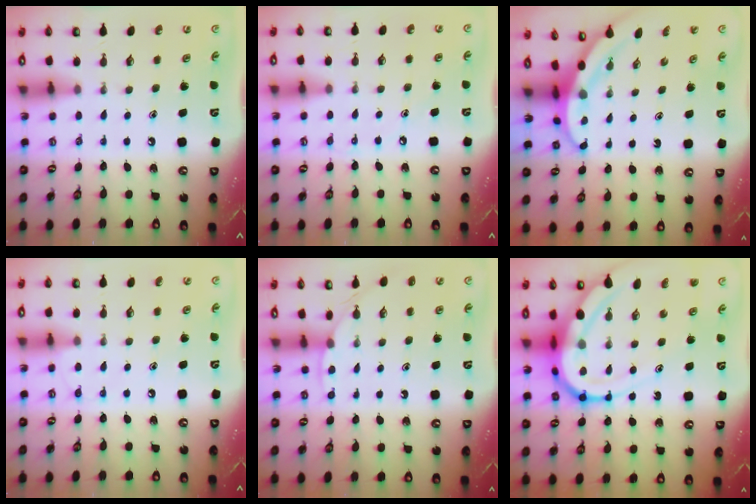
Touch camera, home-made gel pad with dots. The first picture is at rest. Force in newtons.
{"total": 2.8, "press": 2.8, "slide": 0.3}
{"total": 3.4, "press": 3.4, "slide": 0.1}
{"total": 7.2, "press": 7.1, "slide": 0.8}
{"total": 3.1, "press": 3.1, "slide": 0.4}
{"total": 16.0, "press": 15.9, "slide": 1.7}